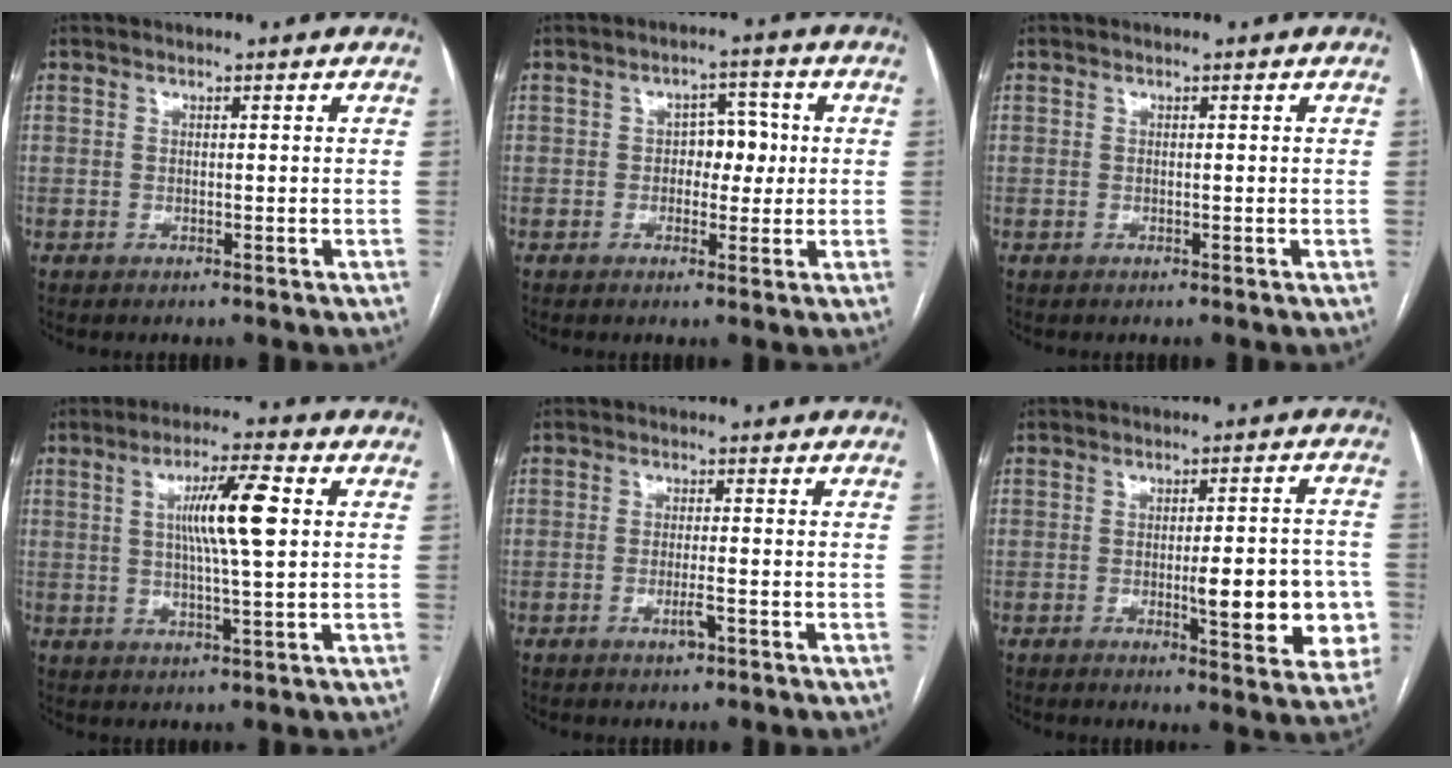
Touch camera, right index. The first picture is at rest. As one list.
[{"total": 4.5, "force": [0.1, 2.9, 3.4], "torque": [-0.043, 0.015, 0.001]}, {"total": 0.0}, {"total": 9.0, "force": [1.7, 0.3, 8.8], "torque": [-0.156, 0.005, 0.029]}, {"total": 2.5, "force": [-1.2, 0.3, 2.2], "torque": [-0.039, -0.002, -0.020]}, {"total": 12.0, "force": [-2.5, 2.6, 11.4], "torque": [-0.130, 0.007, -0.026]}]